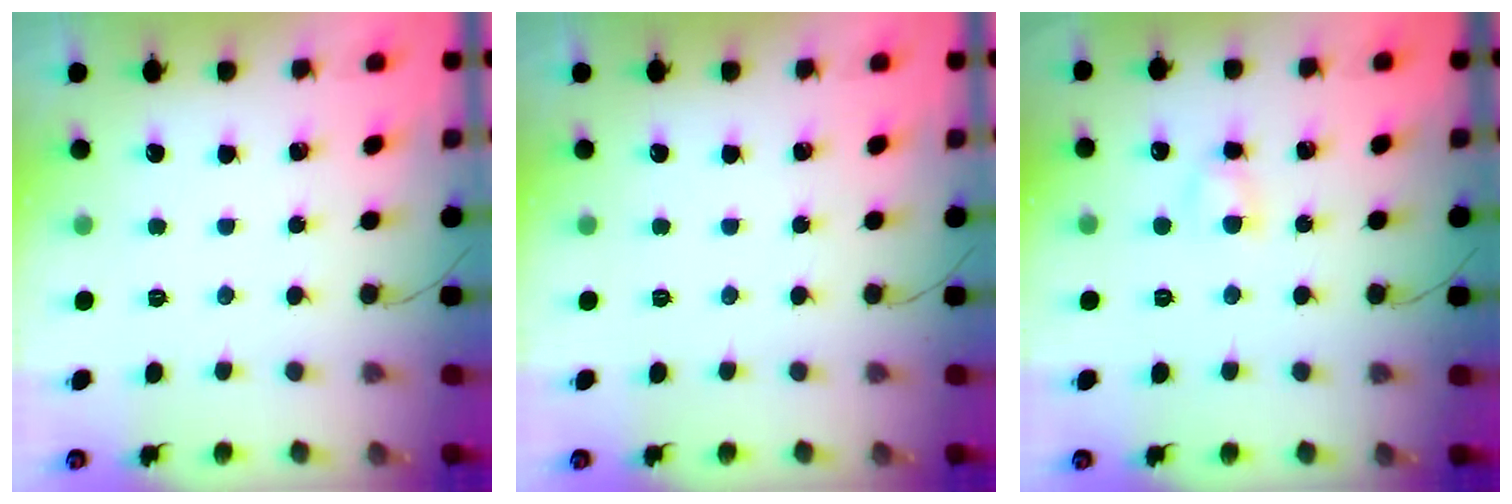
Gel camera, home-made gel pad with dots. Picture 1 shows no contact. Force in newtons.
{"total": 0.0}
{"total": 2.7, "press": 2.5, "slide": 1.0}